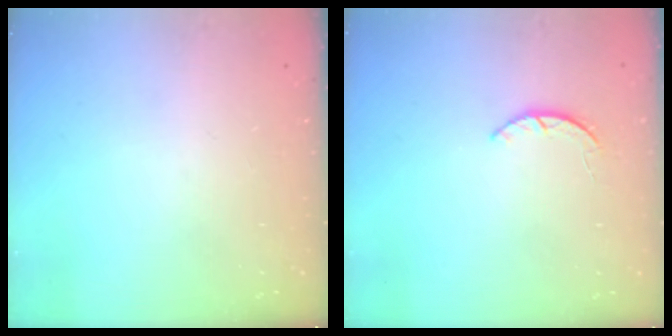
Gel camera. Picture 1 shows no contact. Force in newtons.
{"total": 1.9, "press": 1.9, "slide": 0.3}